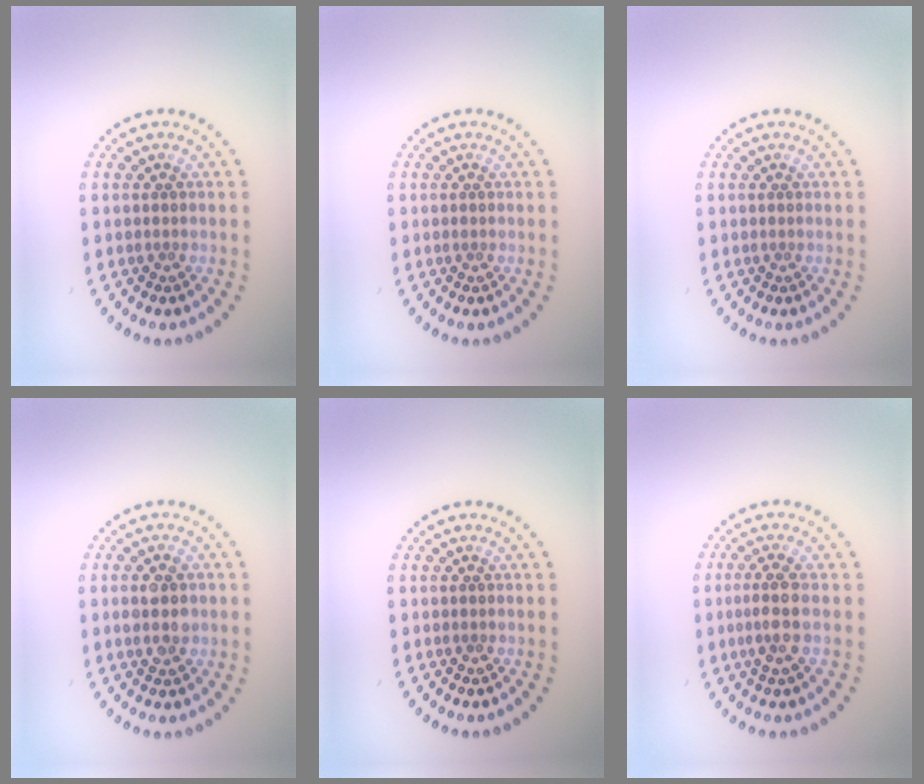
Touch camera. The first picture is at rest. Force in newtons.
{"total": 0.0}
{"total": 0.0}
{"total": 2.4, "press": 2.4, "slide": 0.2}
{"total": 0.0}
{"total": 2.2, "press": 1.9, "slide": 1.2}